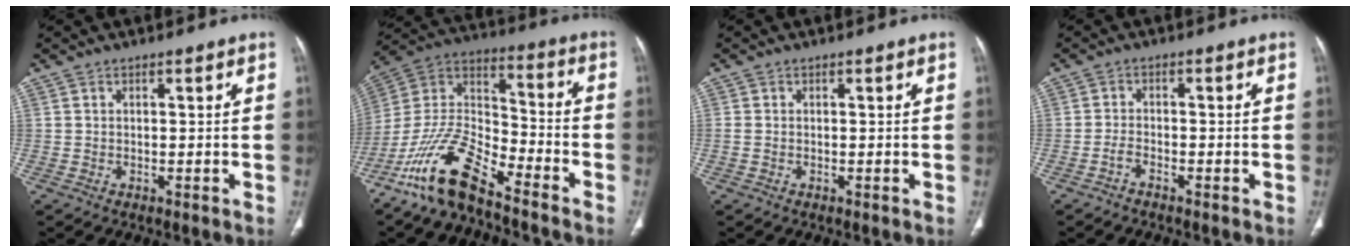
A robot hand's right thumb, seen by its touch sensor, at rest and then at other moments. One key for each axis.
{"total": 15.1, "fx": -11.2, "fy": 5.1, "fz": 8.8, "tx": -0.163, "ty": 0.078, "tz": -0.218}
{"total": 0.8, "fx": -0.1, "fy": 0.6, "fz": 0.6, "tx": -0.020, "ty": -0.002, "tz": -0.001}
{"total": 1.7, "fx": -1.4, "fy": 0.6, "fz": 0.9, "tx": -0.023, "ty": 0.011, "tz": -0.028}